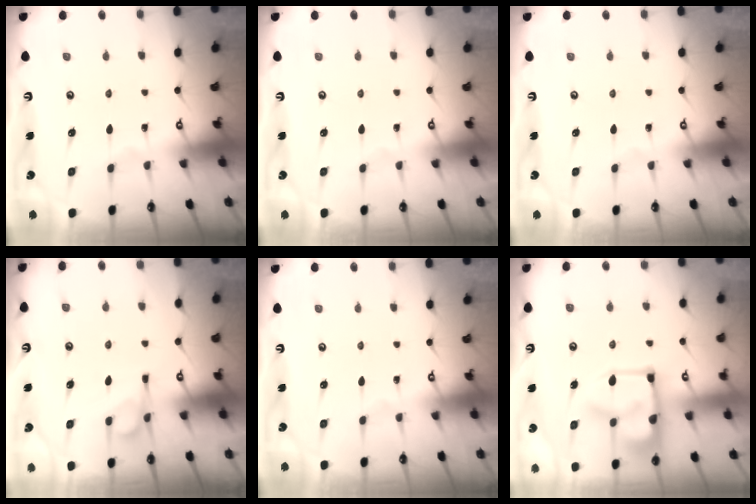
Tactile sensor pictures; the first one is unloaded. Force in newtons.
{"total": 0.0}
{"total": 0.0}
{"total": 4.1, "press": 4.0, "slide": 1.0}
{"total": 0.0}
{"total": 11.8, "press": 11.7, "slide": 1.3}